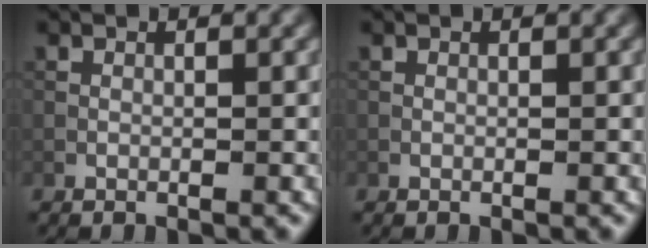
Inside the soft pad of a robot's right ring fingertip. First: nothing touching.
{"total": 0.0}